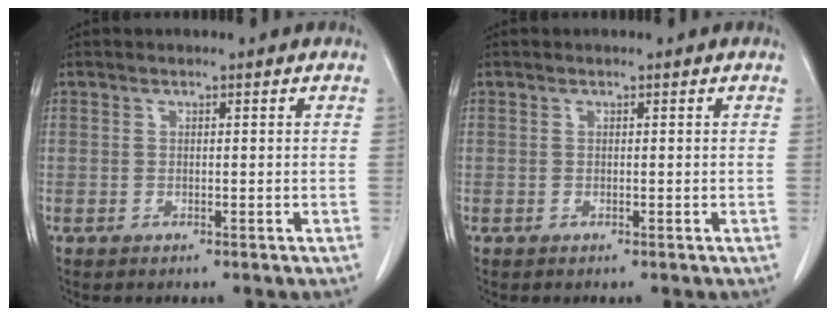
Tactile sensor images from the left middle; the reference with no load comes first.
{"total": 0.0}